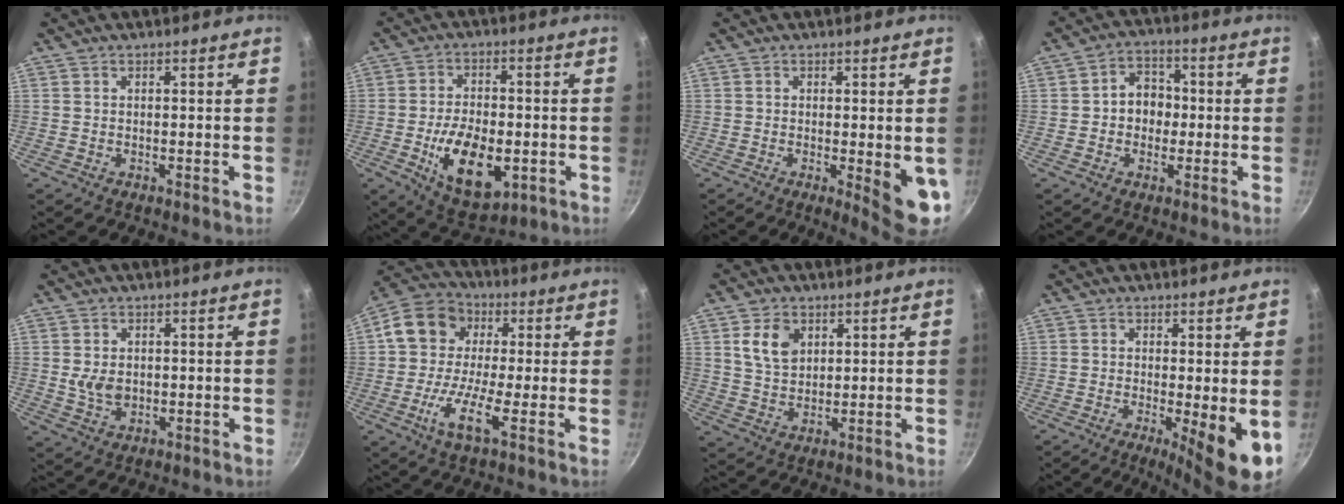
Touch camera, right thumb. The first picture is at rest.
{"total": 14.5, "force": [-3.7, 7.9, 11.6], "torque": [-0.174, 0.007, -0.048]}
{"total": 7.9, "force": [-1.1, 2.0, 7.6], "torque": [-0.083, -0.011, -0.008]}
{"total": 7.0, "force": [-0.4, 5.8, 3.8], "torque": [-0.015, 0.017, -0.013]}
{"total": 4.5, "force": [0.1, 3.3, 3.1], "torque": [-0.051, -0.006, 0.008]}
{"total": 12.9, "force": [-1.4, 7.9, 10.1], "torque": [-0.165, 0.035, -0.049]}
{"total": 7.0, "force": [2.6, 5.1, 4.1], "torque": [-0.058, -0.010, 0.051]}
{"total": 8.7, "force": [-1.5, 1.9, 8.4], "torque": [-0.104, -0.010, -0.012]}